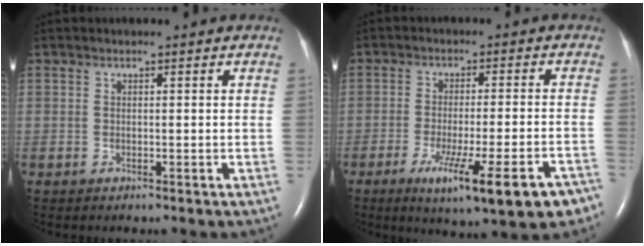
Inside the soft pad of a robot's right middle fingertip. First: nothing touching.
{"total": 14.7, "force": [-9.0, 2.0, 11.4], "torque": [-0.122, -0.018, -0.126]}